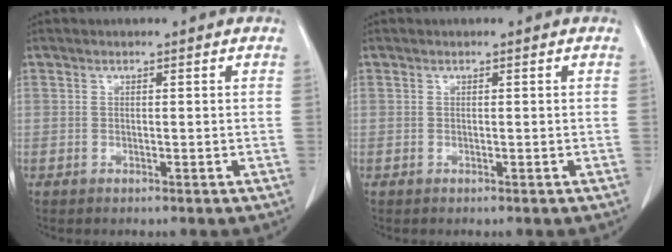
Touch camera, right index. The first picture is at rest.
{"total": 0.0}